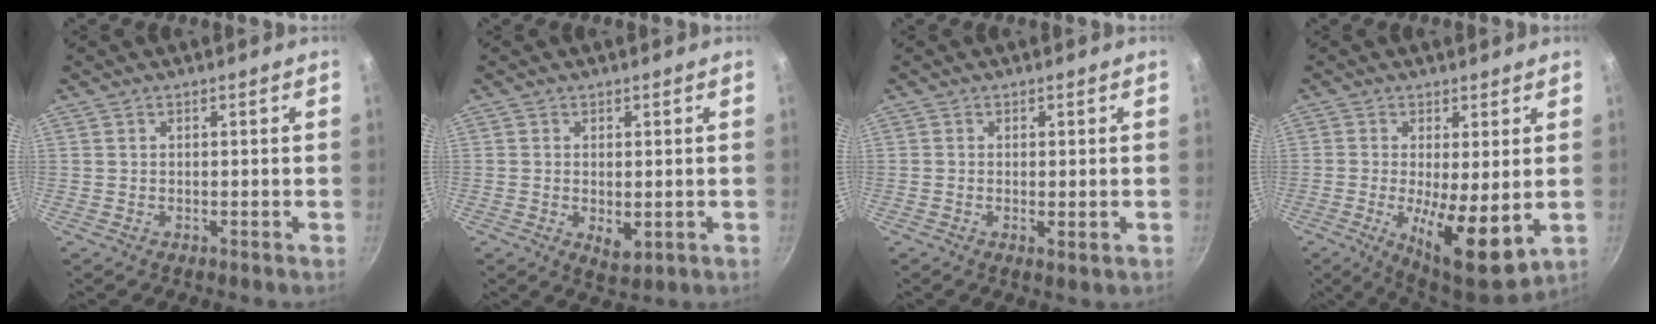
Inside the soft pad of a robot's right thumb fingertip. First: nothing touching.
{"total": 3.8, "force": [-0.4, 2.0, 3.2], "torque": [-0.049, -0.012, -0.001]}
{"total": 1.7, "force": [-0.2, 0.3, 1.6], "torque": [-0.034, -0.005, -0.005]}
{"total": 11.4, "force": [-1.2, 3.4, 10.9], "torque": [-0.174, -0.018, -0.010]}